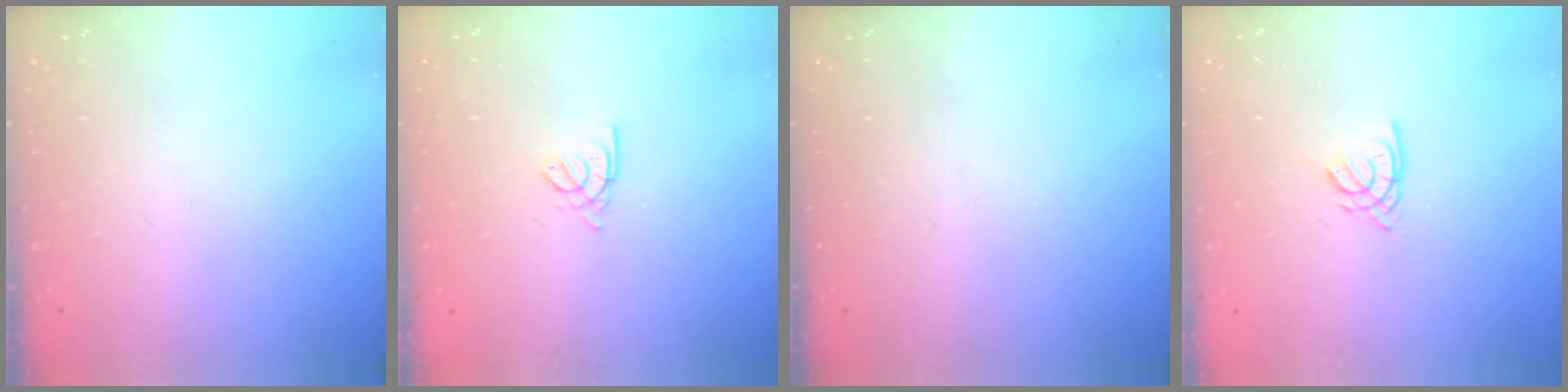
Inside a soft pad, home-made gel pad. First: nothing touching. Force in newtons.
{"total": 2.0, "press": 2.0, "slide": 0.4}
{"total": 0.0}
{"total": 2.2, "press": 2.2, "slide": 0.0}